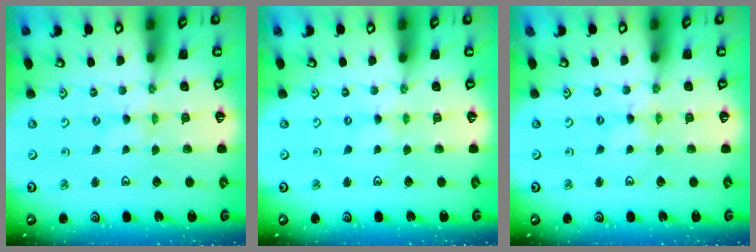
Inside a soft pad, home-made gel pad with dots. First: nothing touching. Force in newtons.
{"total": 1.5, "press": 1.5, "slide": 0.2}
{"total": 0.0}